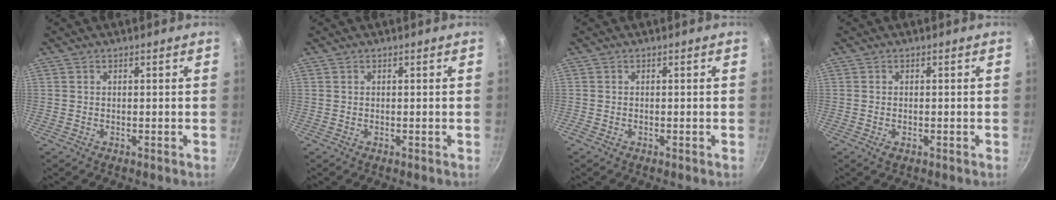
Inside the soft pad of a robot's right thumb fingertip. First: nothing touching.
{"total": 0.0}
{"total": 0.0}
{"total": 1.3, "force": [-0.5, 0.7, 0.9], "torque": [-0.017, -0.001, -0.008]}